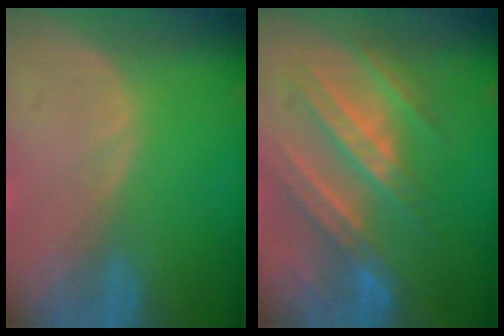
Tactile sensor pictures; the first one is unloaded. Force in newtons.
{"total": 8.9, "press": 8.9, "slide": 0.6}